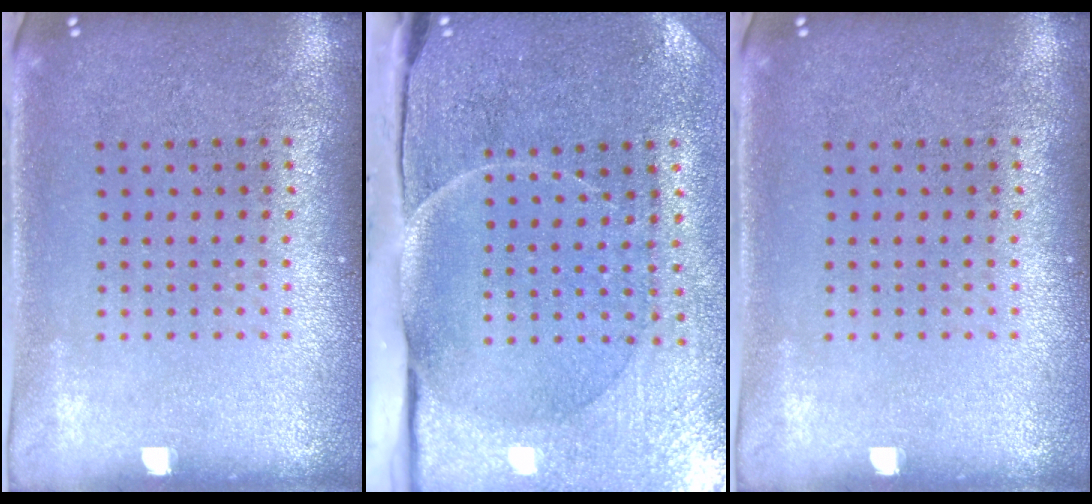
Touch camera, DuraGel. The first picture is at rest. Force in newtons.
{"total": 4.8, "press": 3.9, "slide": 2.8}
{"total": 0.0}